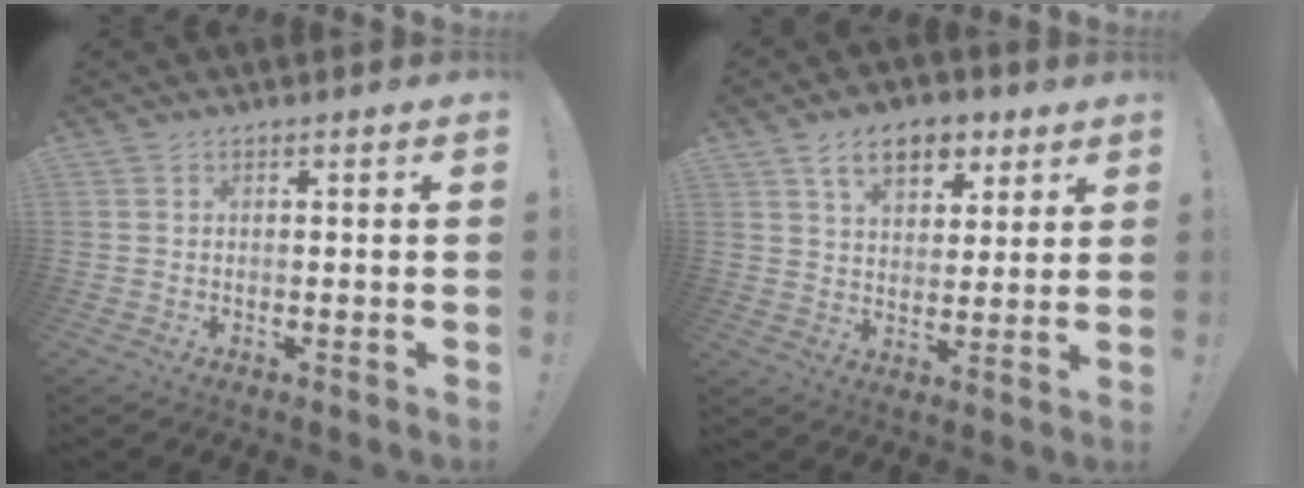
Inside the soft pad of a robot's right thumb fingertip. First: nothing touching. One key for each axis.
{"total": 11.8, "fx": 6.4, "fy": 7.2, "fz": 6.8, "tx": -0.102, "ty": -0.019, "tz": 0.119}